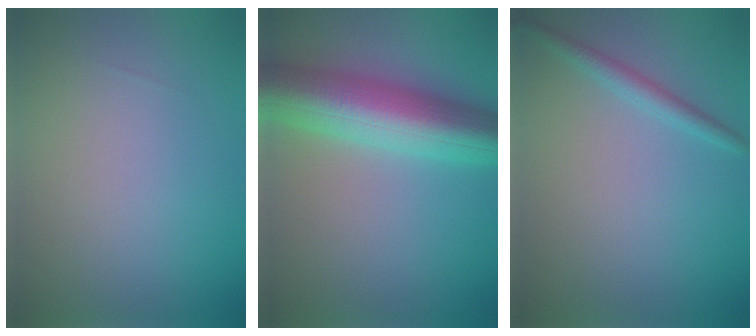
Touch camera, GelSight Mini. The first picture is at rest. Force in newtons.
{"total": 10.8, "press": 10.8, "slide": 0.2}
{"total": 1.7, "press": 1.7, "slide": 0.1}